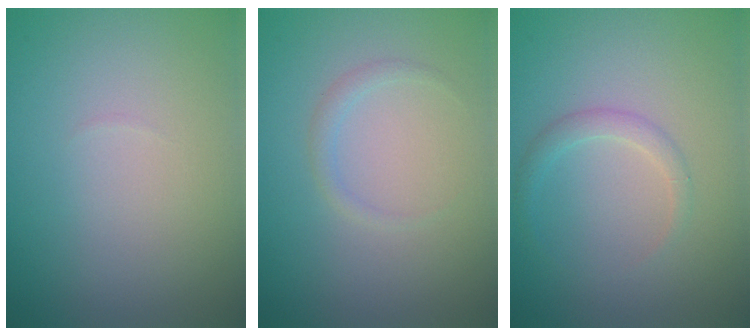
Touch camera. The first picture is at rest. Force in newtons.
{"total": 0.9, "press": 0.9, "slide": 0.1}
{"total": 1.3, "press": 1.3, "slide": 0.0}